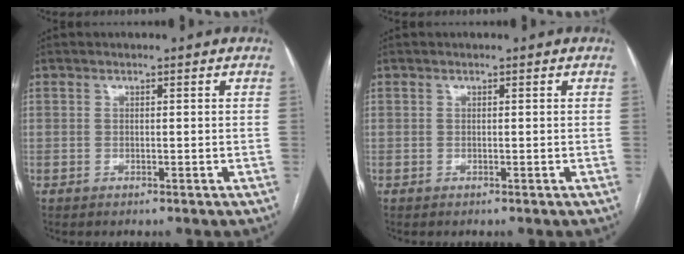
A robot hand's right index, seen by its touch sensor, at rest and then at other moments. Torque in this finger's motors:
{"motor_torque": [-0.02, 0.02, 0.00, 0.00]}